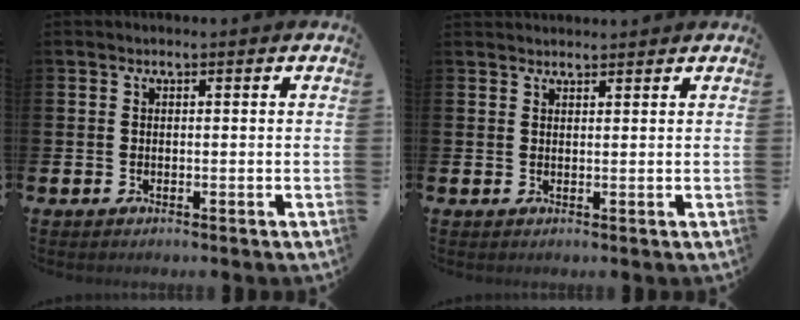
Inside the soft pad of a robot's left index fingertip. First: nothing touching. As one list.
[{"total": 1.7, "force": [1.6, 0.3, -0.1], "torque": [0.007, -0.005, 0.028]}]